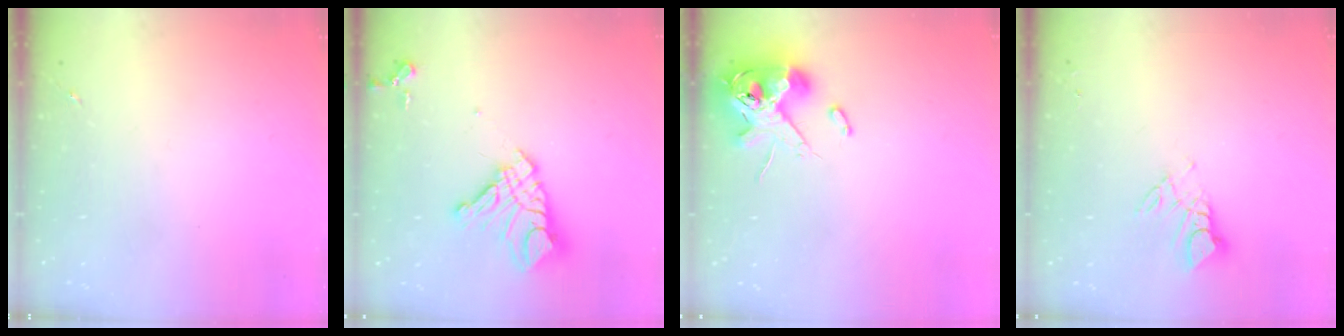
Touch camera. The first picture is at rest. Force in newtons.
{"total": 15.7, "press": 15.6, "slide": 1.8}
{"total": 13.2, "press": 13.0, "slide": 2.3}
{"total": 6.2, "press": 6.1, "slide": 0.4}